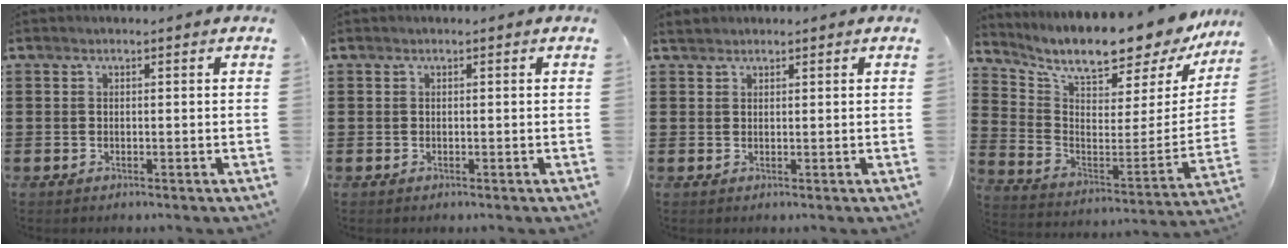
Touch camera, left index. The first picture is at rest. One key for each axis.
{"total": 0.0}
{"total": 1.2, "fx": 1.1, "fy": 0.4, "fz": 0.2, "tx": -0.007, "ty": 0.002, "tz": 0.023}
{"total": 9.8, "fx": 8.9, "fy": 1.0, "fz": 4.0, "tx": -0.098, "ty": -0.087, "tz": 0.142}